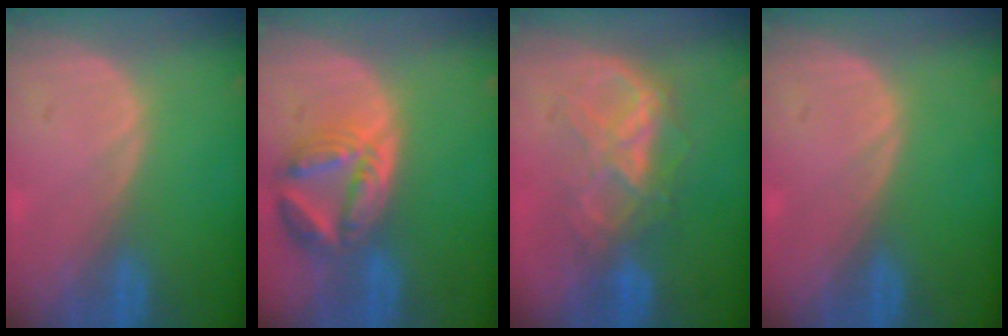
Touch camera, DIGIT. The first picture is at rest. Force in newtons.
{"total": 8.2, "press": 7.3, "slide": 3.8}
{"total": 6.6, "press": 6.6, "slide": 0.3}
{"total": 0.0}